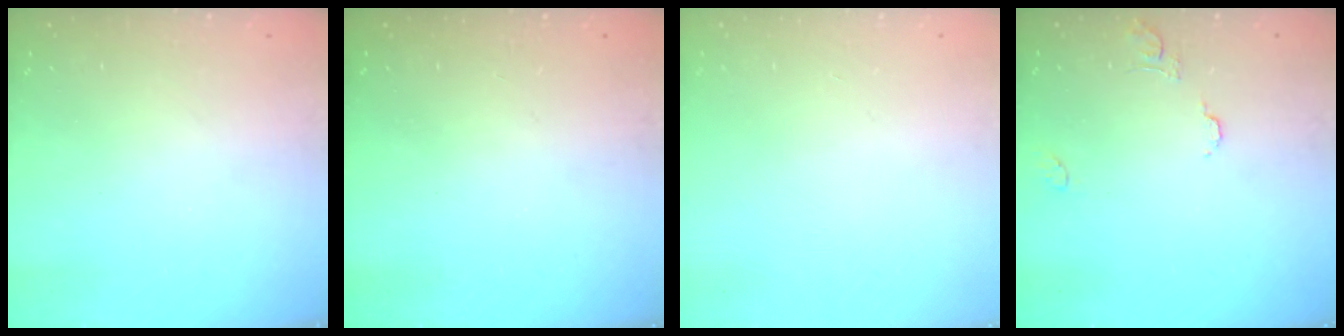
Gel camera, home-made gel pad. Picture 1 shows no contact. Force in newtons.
{"total": 0.0}
{"total": 0.0}
{"total": 7.4, "press": 7.4, "slide": 0.6}